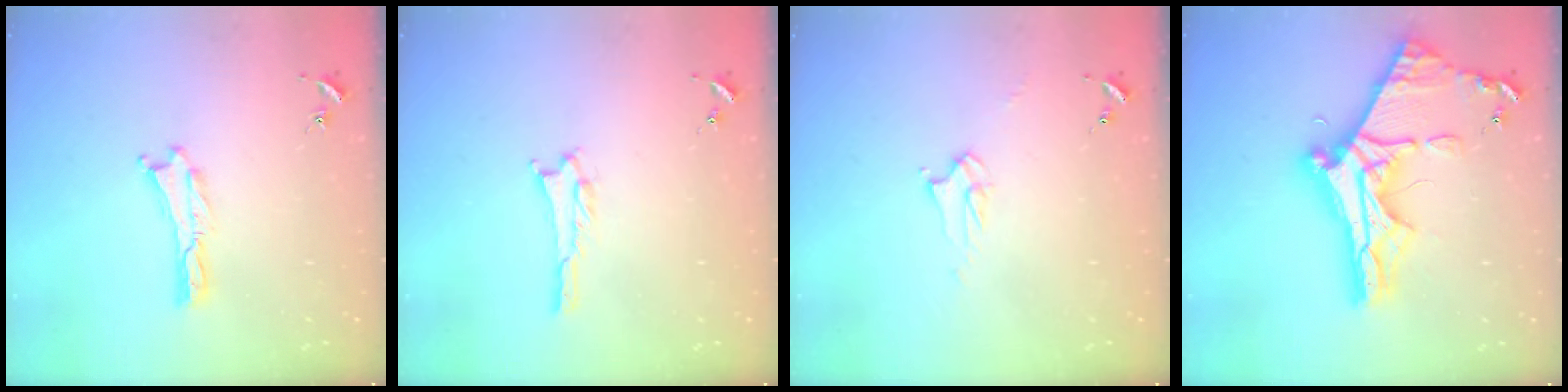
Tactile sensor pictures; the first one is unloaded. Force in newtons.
{"total": 1.1, "press": 1.0, "slide": 0.1}
{"total": 3.1, "press": 3.1, "slide": 0.3}
{"total": 12.9, "press": 12.9, "slide": 1.3}